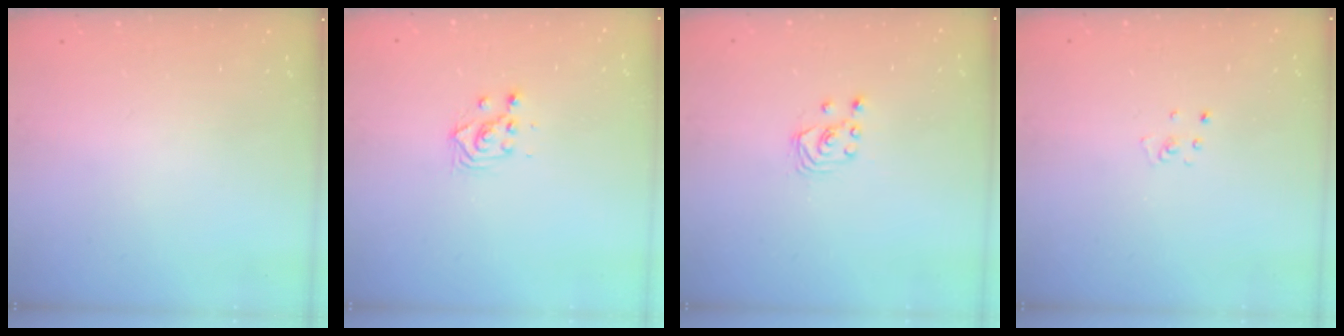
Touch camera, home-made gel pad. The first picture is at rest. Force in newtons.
{"total": 2.8, "press": 2.8, "slide": 0.1}
{"total": 2.1, "press": 2.1, "slide": 0.3}
{"total": 2.6, "press": 2.6, "slide": 0.3}